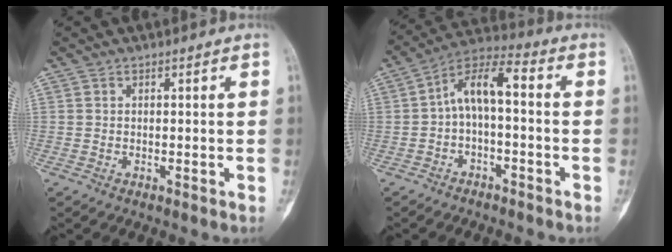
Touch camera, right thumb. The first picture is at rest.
{"total": 8.7, "force": [-0.9, 3.8, 7.7], "torque": [-0.135, 0.052, -0.024]}